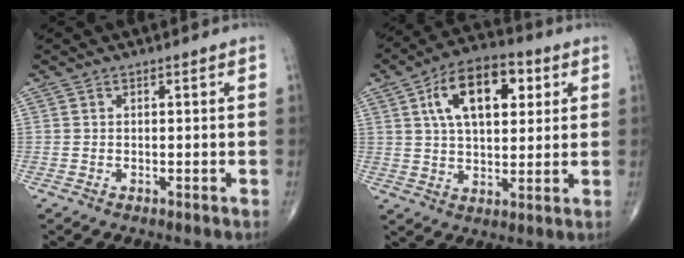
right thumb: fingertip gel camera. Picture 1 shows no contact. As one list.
[{"total": 15.2, "force": [5.0, 8.2, 11.8], "torque": [-0.170, 0.003, 0.078]}]